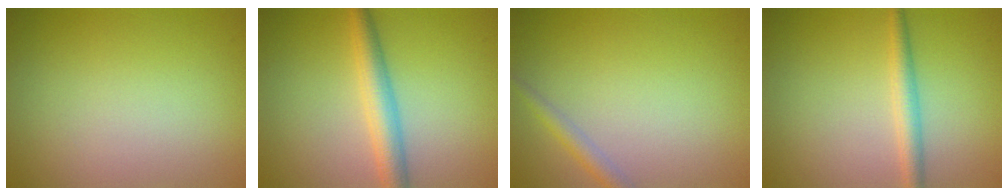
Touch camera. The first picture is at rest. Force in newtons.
{"total": 3.5, "press": 3.5, "slide": 0.0}
{"total": 1.7, "press": 1.7, "slide": 0.1}
{"total": 2.2, "press": 2.2, "slide": 0.0}